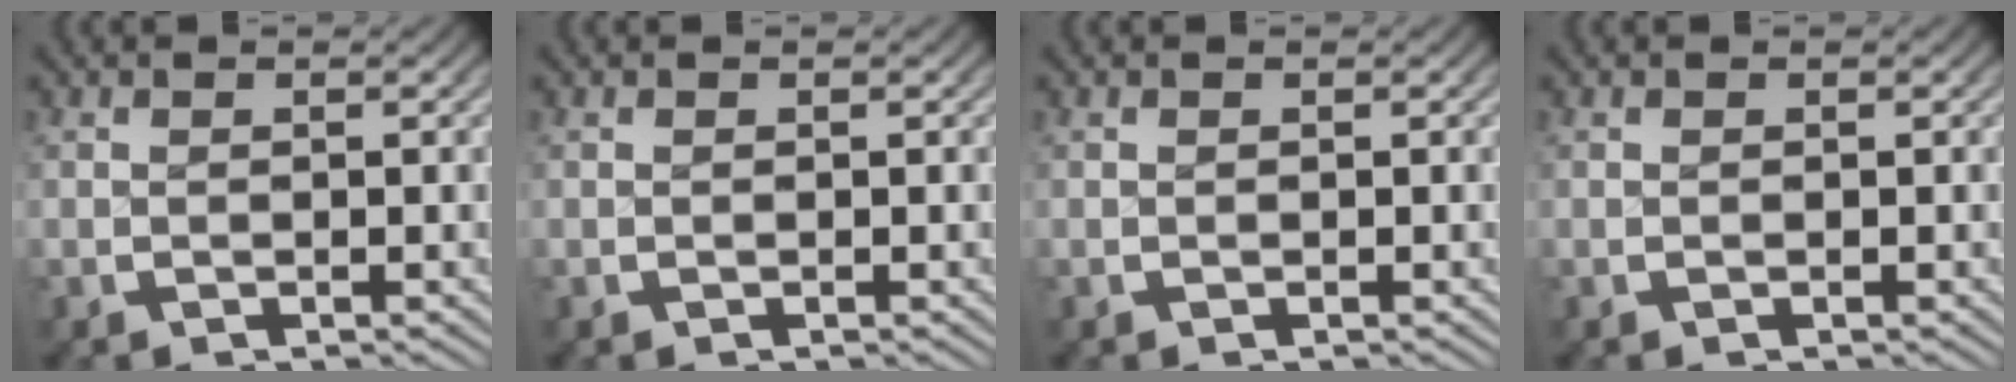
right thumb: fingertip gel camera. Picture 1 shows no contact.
{"total": 0.0}
{"total": 0.0}
{"total": 0.0}